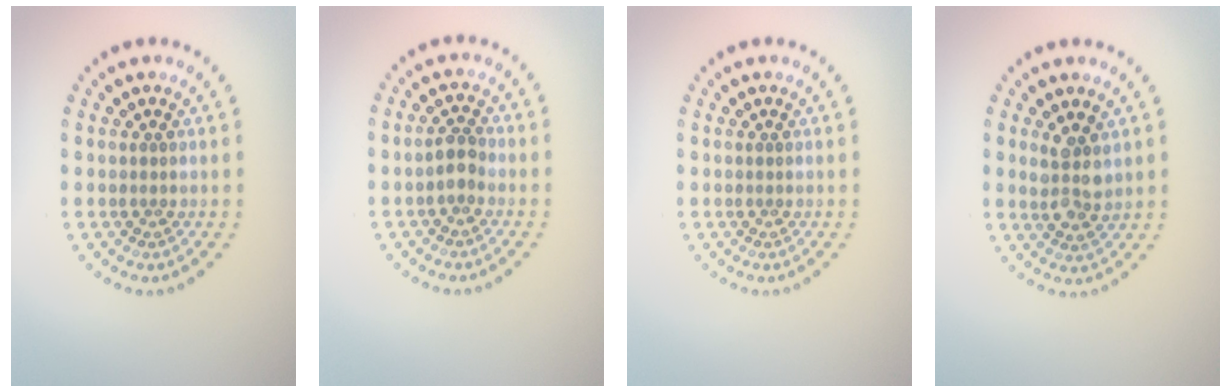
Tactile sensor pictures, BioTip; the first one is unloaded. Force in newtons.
{"total": 1.6, "press": 1.5, "slide": 0.6}
{"total": 0.0}
{"total": 3.0, "press": 2.7, "slide": 1.2}